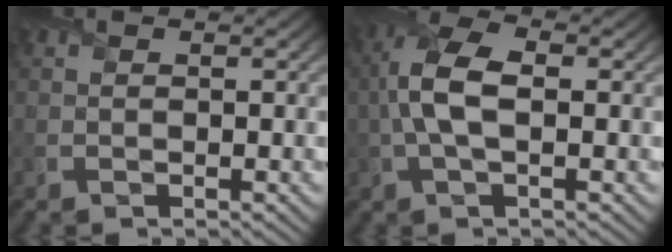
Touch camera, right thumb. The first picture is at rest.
{"total": 6.9, "force": [0.3, 3.3, 6.1], "torque": [-0.149, 0.011, -0.002]}